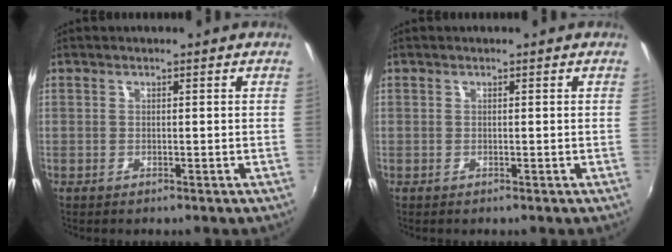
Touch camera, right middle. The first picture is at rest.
{"total": 0.0}